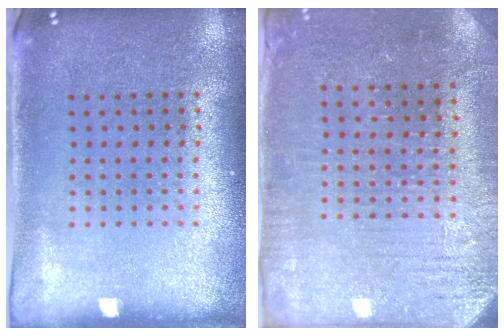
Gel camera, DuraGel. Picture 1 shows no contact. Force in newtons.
{"total": 3.0, "press": 2.8, "slide": 0.8}